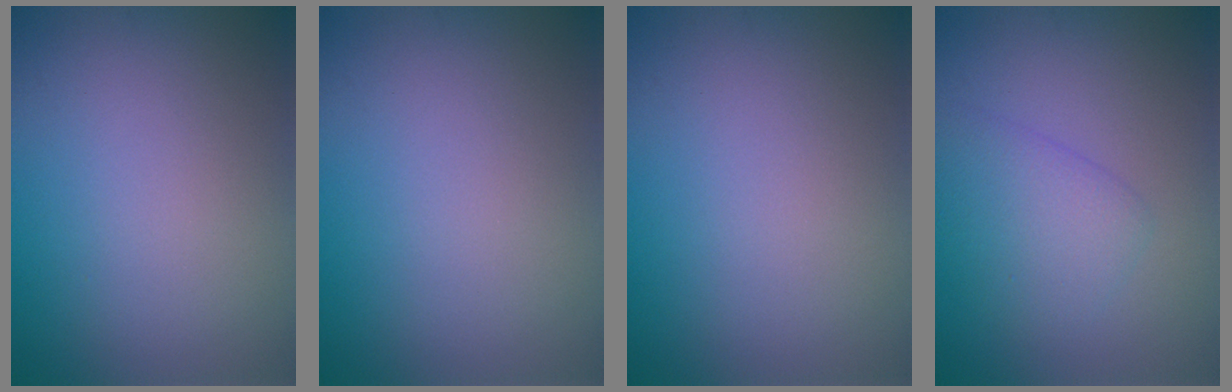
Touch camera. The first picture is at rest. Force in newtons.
{"total": 0.0}
{"total": 0.0}
{"total": 3.1, "press": 3.0, "slide": 0.3}